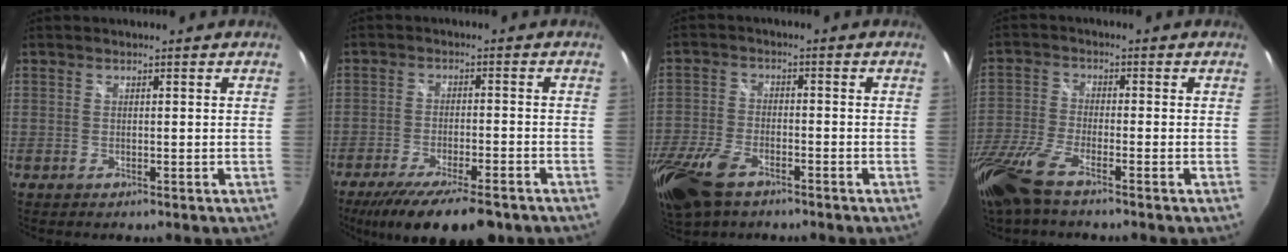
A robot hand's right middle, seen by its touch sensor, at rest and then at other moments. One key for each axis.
{"total": 15.0, "fx": -11.4, "fy": 3.8, "fz": 9.0, "tx": -0.176, "ty": -0.045, "tz": -0.176}
{"total": 12.6, "fx": -8.0, "fy": 6.4, "fz": 7.4, "tx": -0.190, "ty": -0.029, "tz": -0.157}
{"total": 10.4, "fx": -7.5, "fy": 2.4, "fz": 6.8, "tx": -0.163, "ty": -0.031, "tz": -0.156}